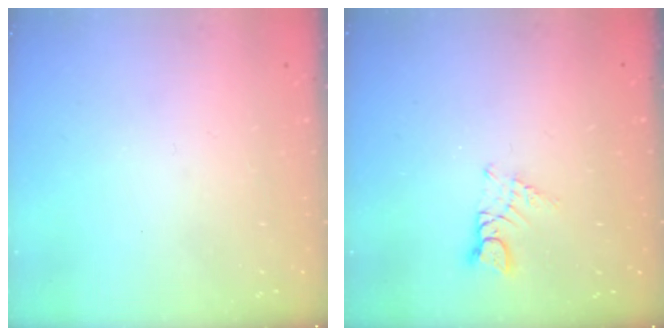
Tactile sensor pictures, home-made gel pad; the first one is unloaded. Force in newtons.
{"total": 3.5, "press": 3.5, "slide": 0.3}